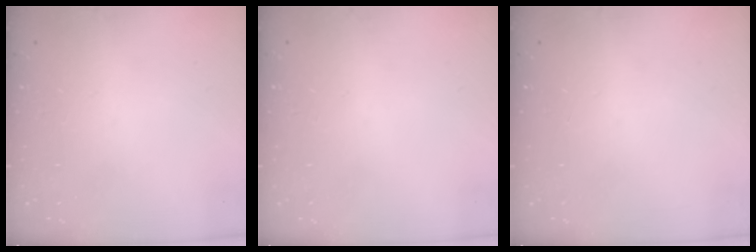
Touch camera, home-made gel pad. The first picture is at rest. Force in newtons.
{"total": 1.7, "press": 1.7, "slide": 0.1}
{"total": 0.0}